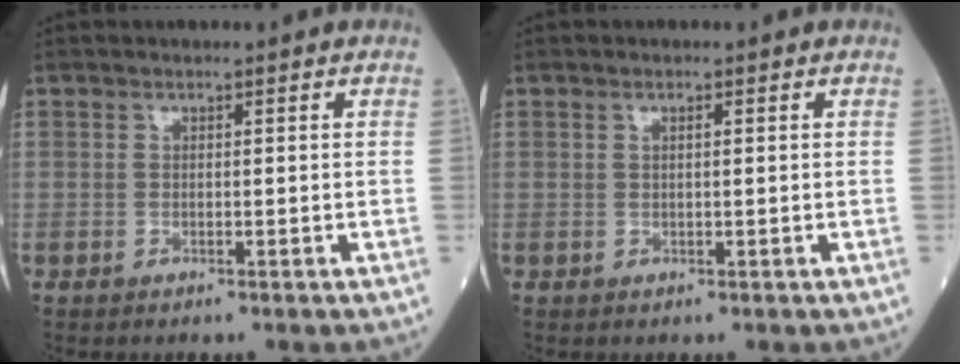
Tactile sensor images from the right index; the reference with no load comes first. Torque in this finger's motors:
{"motor_torque": [-0.13, -0.02, -0.03, -0.01]}